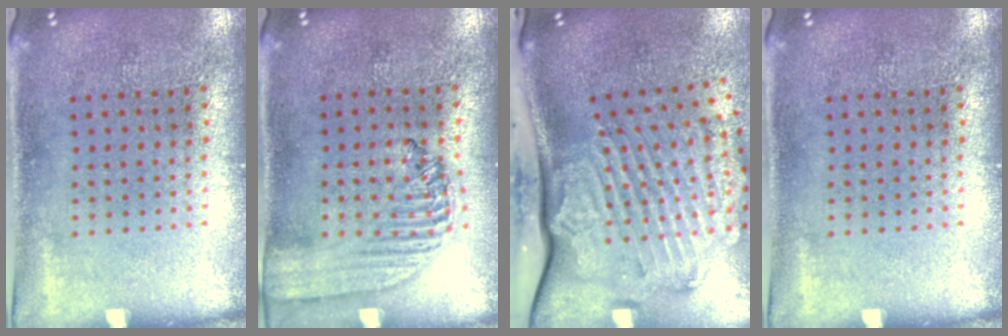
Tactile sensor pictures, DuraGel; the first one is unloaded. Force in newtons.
{"total": 1.5, "press": 1.4, "slide": 0.6}
{"total": 3.6, "press": 2.3, "slide": 2.7}
{"total": 0.0}